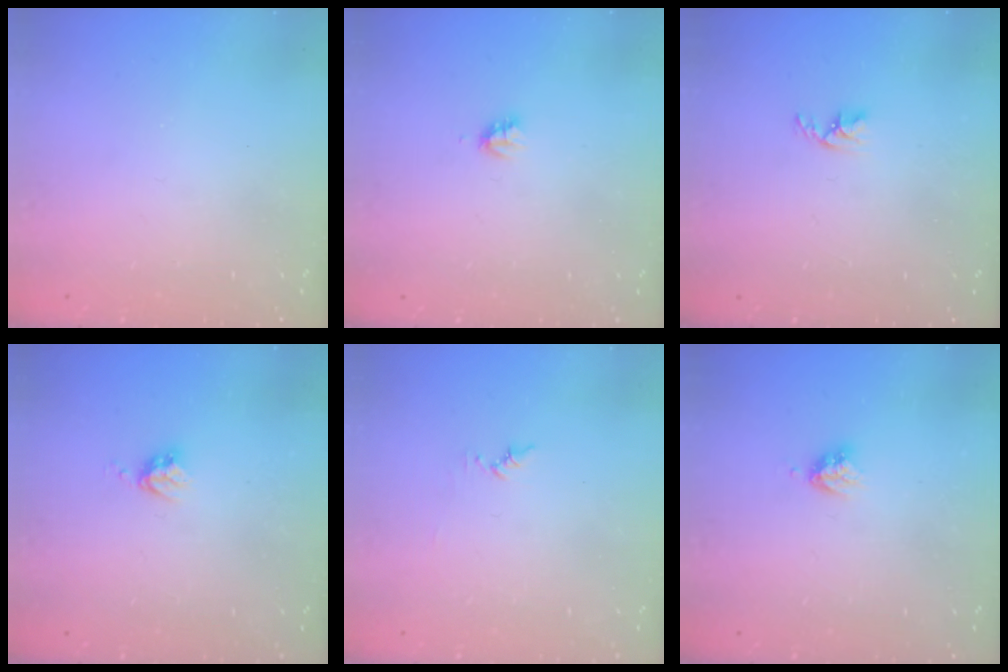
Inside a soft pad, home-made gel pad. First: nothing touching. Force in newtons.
{"total": 2.2, "press": 2.2, "slide": 0.3}
{"total": 3.3, "press": 3.3, "slide": 0.5}
{"total": 4.0, "press": 3.9, "slide": 0.6}
{"total": 4.4, "press": 4.4, "slide": 0.4}
{"total": 3.6, "press": 3.5, "slide": 0.5}